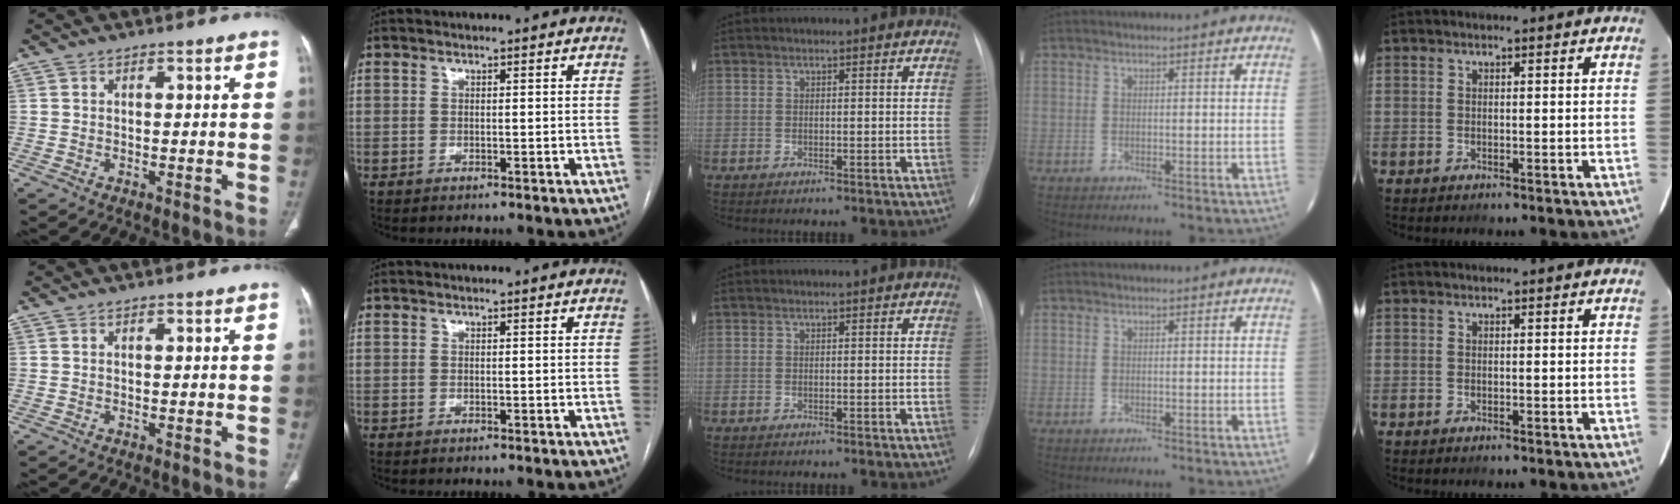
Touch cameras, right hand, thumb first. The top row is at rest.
{}